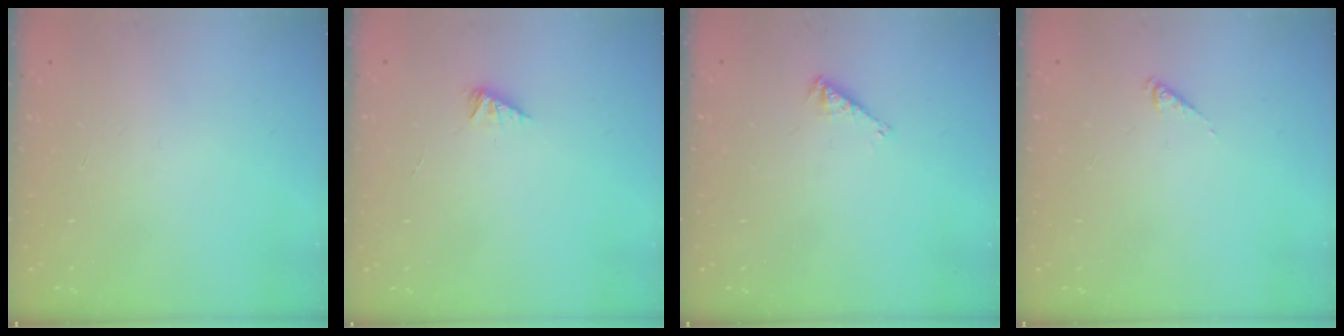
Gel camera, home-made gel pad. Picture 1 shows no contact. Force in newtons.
{"total": 2.2, "press": 2.2, "slide": 0.5}
{"total": 2.9, "press": 2.8, "slide": 0.5}
{"total": 0.6, "press": 0.6, "slide": 0.1}